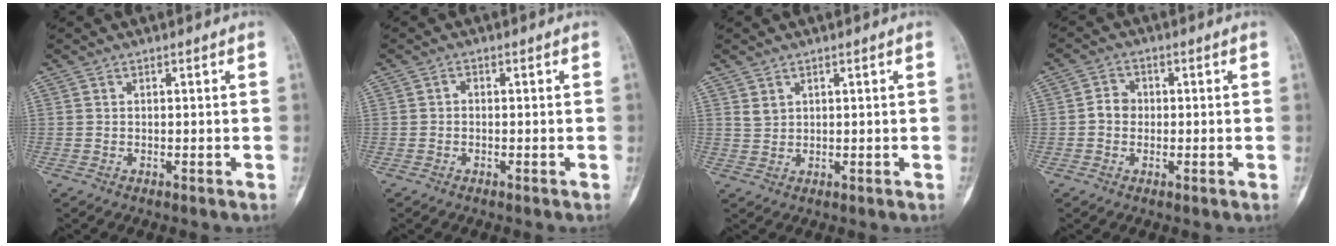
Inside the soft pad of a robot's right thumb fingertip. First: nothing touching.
{"total": 0.8, "force": [-0.2, 0.6, 0.5], "torque": [-0.004, 0.003, -0.010]}
{"total": 1.7, "force": [1.1, 1.1, 0.7], "torque": [-0.006, -0.006, 0.025]}
{"total": 3.4, "force": [-0.3, 3.0, 1.6], "torque": [-0.013, 0.011, -0.012]}